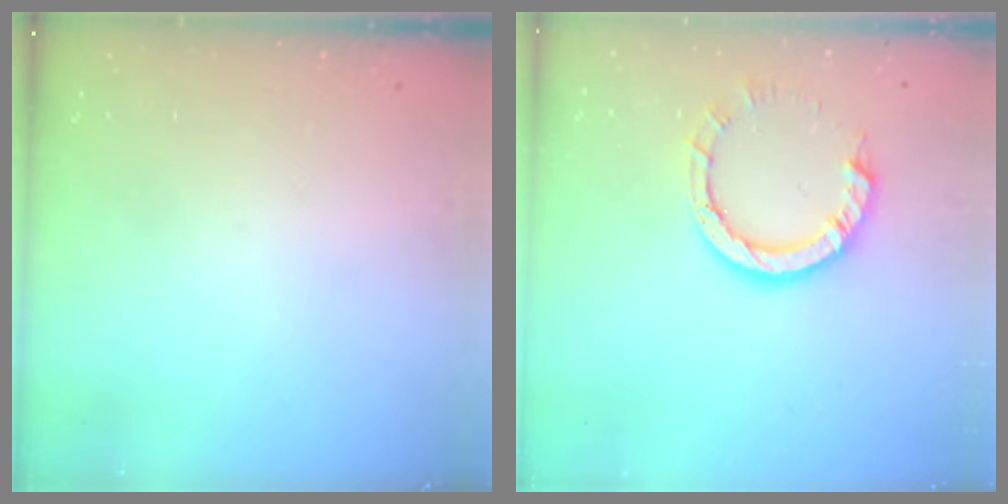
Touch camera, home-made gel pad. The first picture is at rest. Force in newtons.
{"total": 9.3, "press": 9.3, "slide": 1.0}